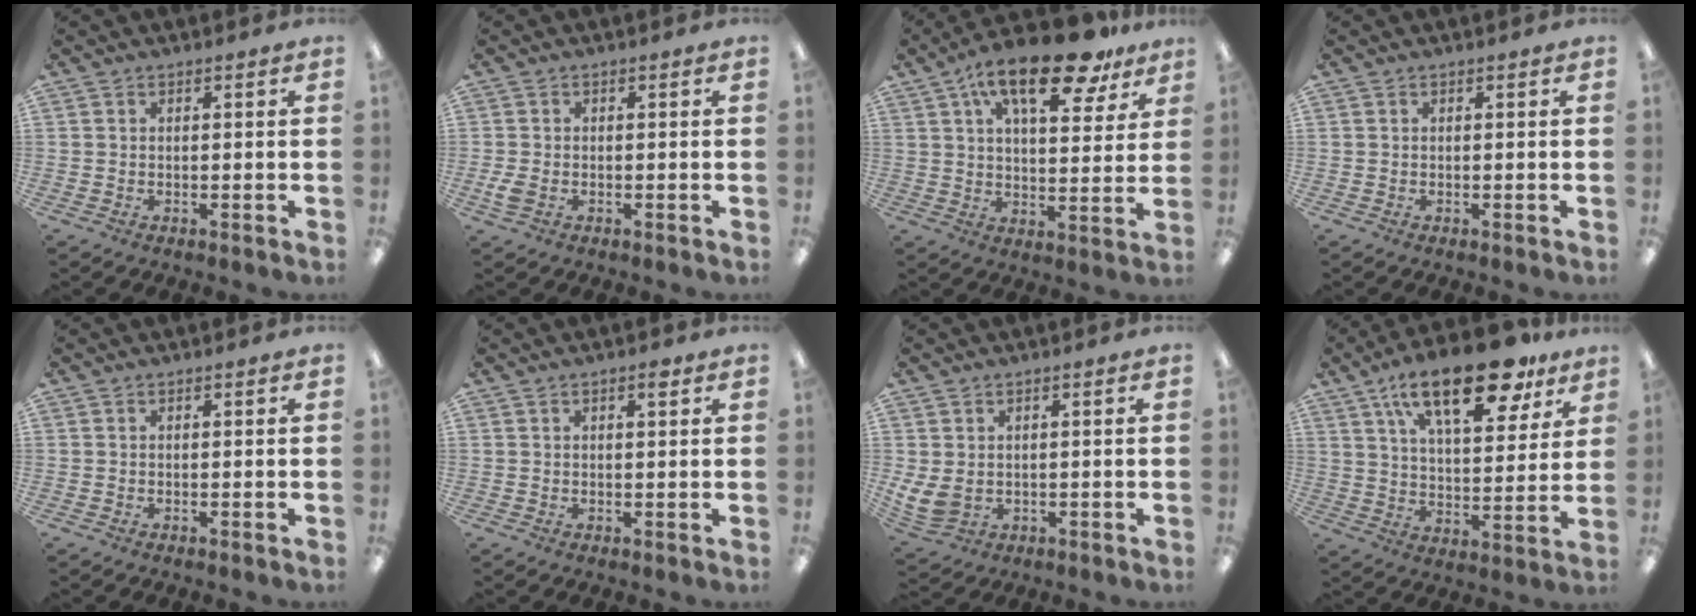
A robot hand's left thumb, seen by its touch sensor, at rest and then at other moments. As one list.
[{"total": 3.1, "force": [-0.9, 1.9, 2.3], "torque": [-0.058, -0.002, -0.020]}, {"total": 19.3, "force": [11.8, 7.7, 13.3], "torque": [-0.207, -0.048, 0.189]}, {"total": 0.0}, {"total": 0.0}, {"total": 2.2, "force": [1.2, 0.7, 1.7], "torque": [-0.020, -0.004, 0.016]}, {"total": 5.3, "force": [0.7, 3.9, 3.6], "torque": [-0.089, -0.004, 0.014]}, {"total": 21.8, "force": [13.5, 8.9, 14.6], "torque": [-0.226, -0.061, 0.222]}]